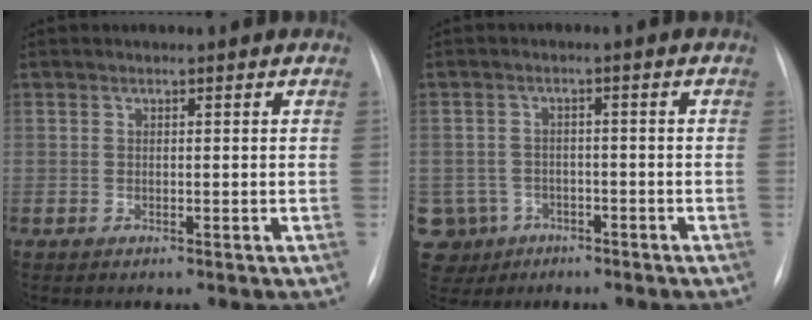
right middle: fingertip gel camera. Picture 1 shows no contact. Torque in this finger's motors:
{"motor_torque": [1.13, -1.01, 0.66, -0.04]}